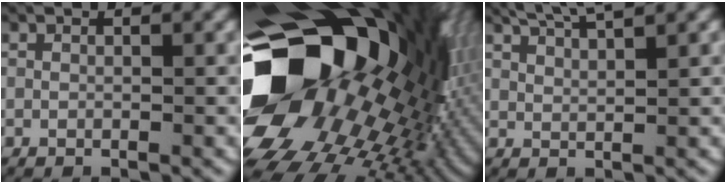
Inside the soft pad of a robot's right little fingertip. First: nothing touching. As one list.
[{"total": 33.5, "force": [2.2, 21.8, 25.4], "torque": [-0.378, -0.029, 0.037]}, {"total": 4.5, "force": [3.8, 1.1, 2.0], "torque": [-0.034, 0.007, 0.064]}]